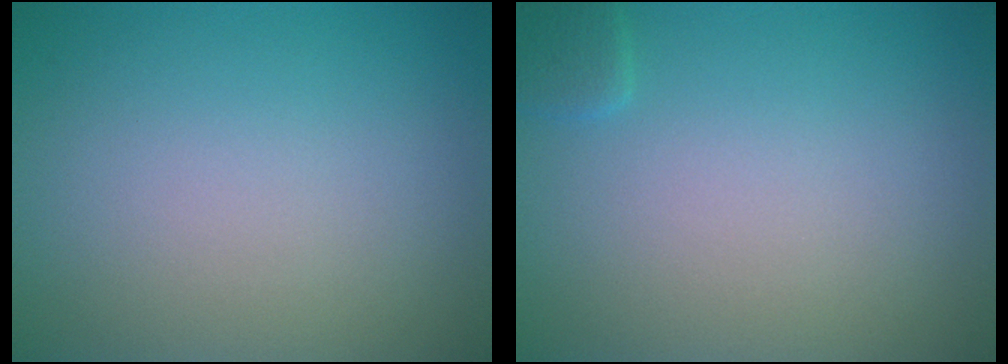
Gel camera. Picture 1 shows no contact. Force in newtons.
{"total": 1.0, "press": 1.0, "slide": 0.1}